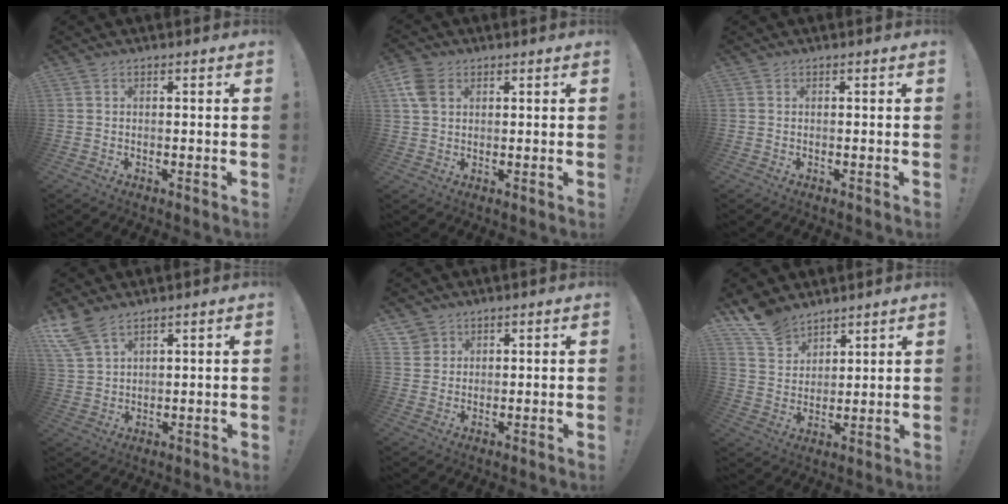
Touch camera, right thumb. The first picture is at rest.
{"total": 6.8, "force": [2.8, 4.7, 4.1], "torque": [-0.081, 0.001, 0.057]}
{"total": 0.0}
{"total": 8.2, "force": [6.3, 3.3, 4.1], "torque": [-0.089, -0.024, 0.126]}
{"total": 3.4, "force": [2.3, 2.5, 0.3], "torque": [-0.003, -0.013, 0.043]}
{"total": 11.1, "force": [9.0, 5.9, 2.8], "torque": [-0.066, -0.061, 0.179]}